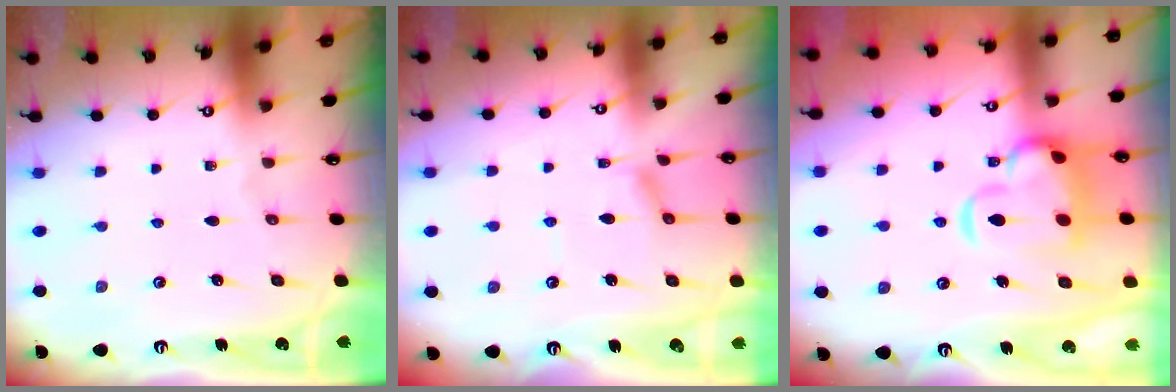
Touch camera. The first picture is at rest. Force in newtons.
{"total": 2.3, "press": 2.3, "slide": 0.5}
{"total": 9.7, "press": 9.5, "slide": 2.0}